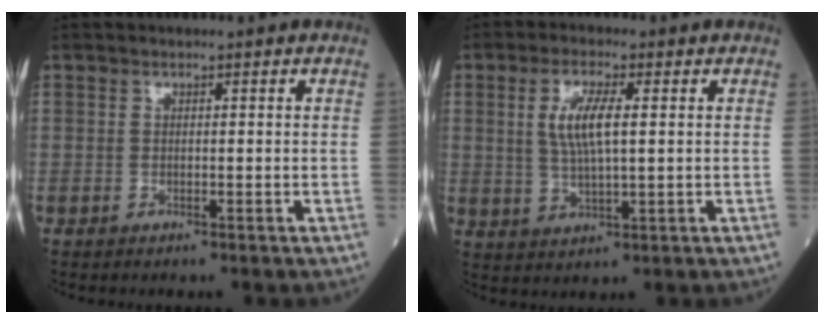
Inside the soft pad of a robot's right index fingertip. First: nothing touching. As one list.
[{"total": 5.0, "force": [1.3, 1.4, 4.6], "torque": [-0.094, 0.003, 0.030]}]